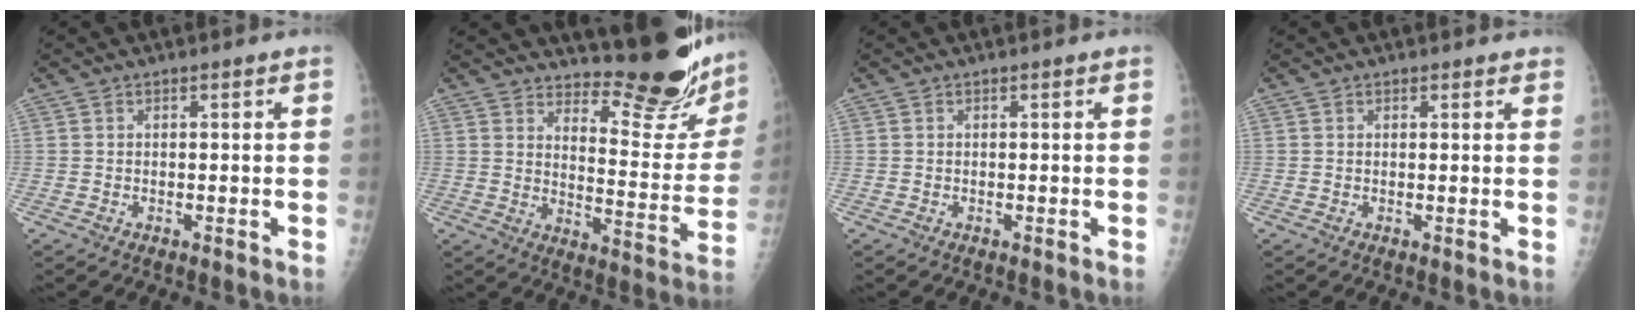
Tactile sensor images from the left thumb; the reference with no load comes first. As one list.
[{"total": 17.4, "force": [15.8, 3.4, 6.4], "torque": [-0.051, -0.166, 0.205]}, {"total": 0.0}, {"total": 1.3, "force": [1.1, 0.6, 0.3], "torque": [0.008, -0.003, 0.009]}]